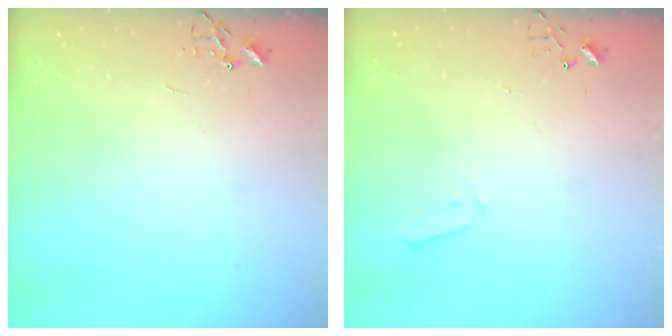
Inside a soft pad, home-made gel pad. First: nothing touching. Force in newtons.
{"total": 3.3, "press": 3.2, "slide": 0.6}